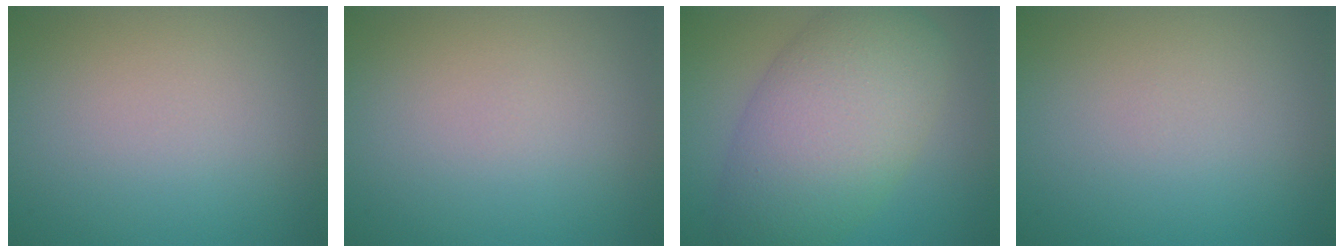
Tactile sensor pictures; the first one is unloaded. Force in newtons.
{"total": 0.0}
{"total": 9.0, "press": 9.0, "slide": 0.2}
{"total": 0.0}